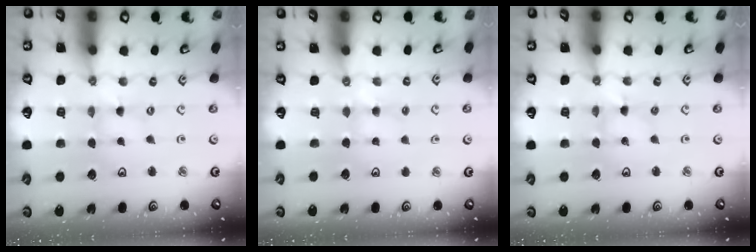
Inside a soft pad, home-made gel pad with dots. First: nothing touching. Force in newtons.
{"total": 2.4, "press": 2.4, "slide": 0.4}
{"total": 1.8, "press": 1.8, "slide": 0.2}